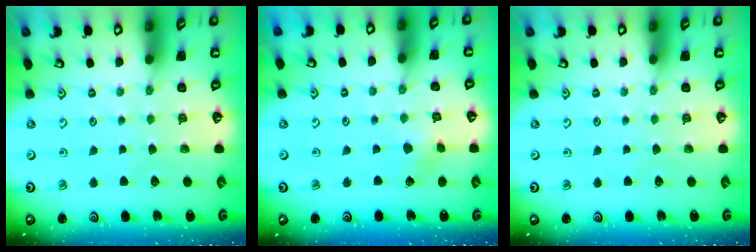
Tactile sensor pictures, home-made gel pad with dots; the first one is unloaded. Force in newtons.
{"total": 2.5, "press": 2.4, "slide": 0.7}
{"total": 0.0}